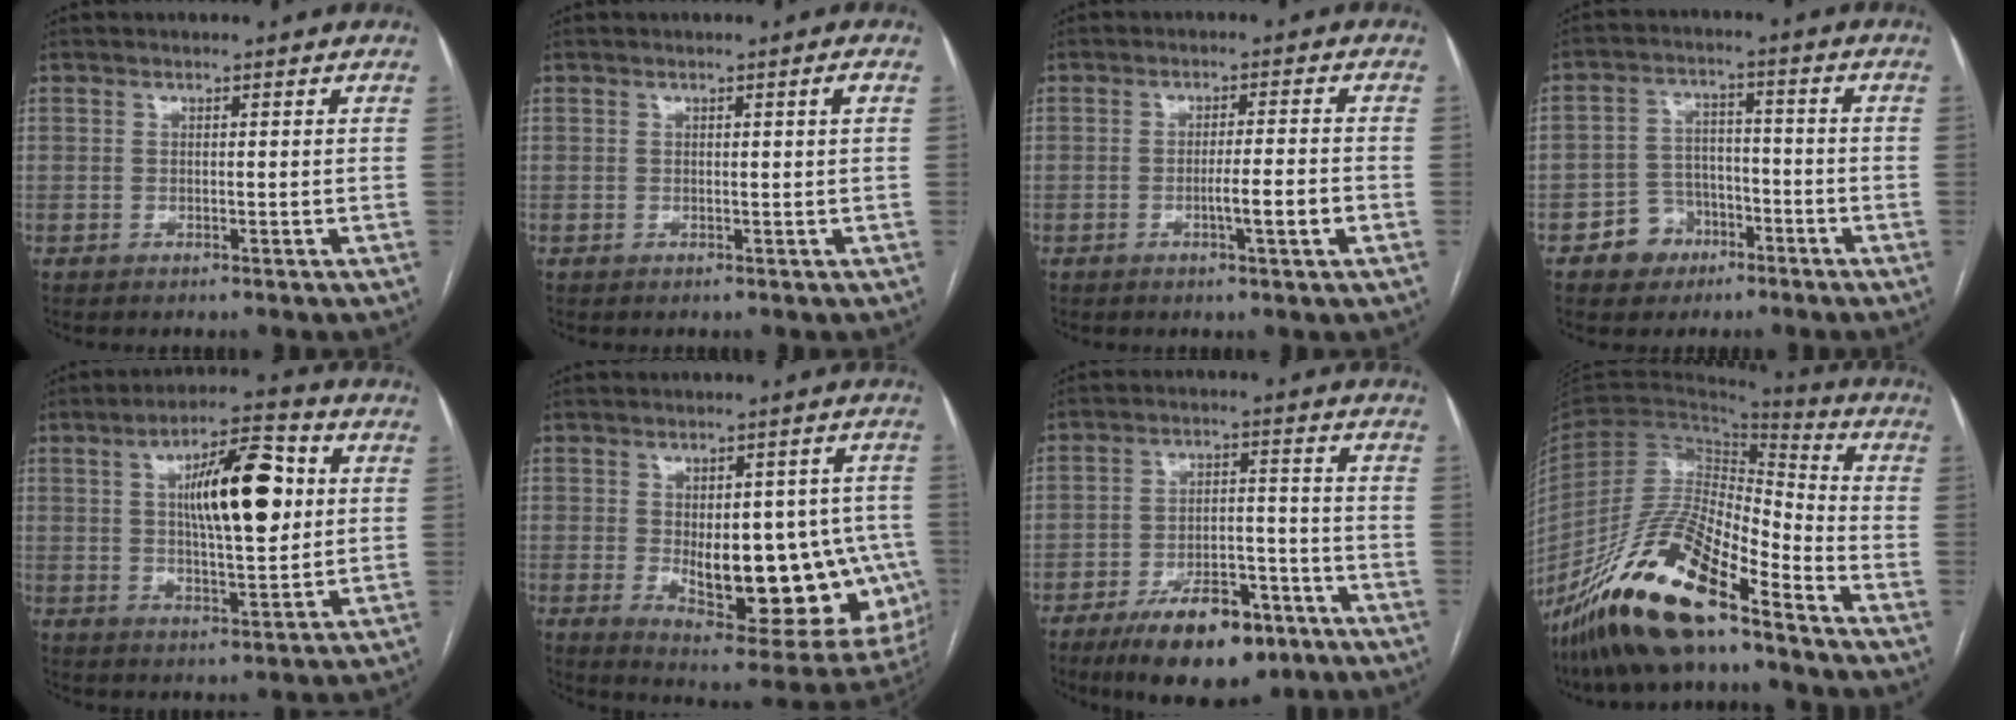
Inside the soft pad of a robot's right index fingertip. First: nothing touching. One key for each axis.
{"total": 1.1, "fx": 0.3, "fy": -0.2, "fz": 1.0, "tx": -0.015, "ty": 0.000, "tz": 0.005}
{"total": 4.7, "fx": -1.6, "fy": -0.1, "fz": 4.5, "tx": -0.067, "ty": -0.003, "tz": -0.024}
{"total": 6.5, "fx": -3.5, "fy": 5.3, "fz": 1.4, "tx": -0.020, "ty": 0.019, "tz": -0.051}
{"total": 14.0, "fx": 3.0, "fy": 3.7, "fz": 13.2, "tx": -0.212, "ty": 0.017, "tz": 0.045}
{"total": 19.9, "fx": -2.8, "fy": 9.2, "fz": 17.4, "tx": -0.184, "ty": 0.014, "tz": -0.009}
{"total": 13.1, "fx": -8.6, "fy": 5.4, "fz": 8.3, "tx": -0.125, "ty": 0.008, "tz": -0.134}
{"total": 20.0, "fx": -14.1, "fy": 4.4, "fz": 13.4, "tx": -0.282, "ty": -0.022, "tz": -0.263}